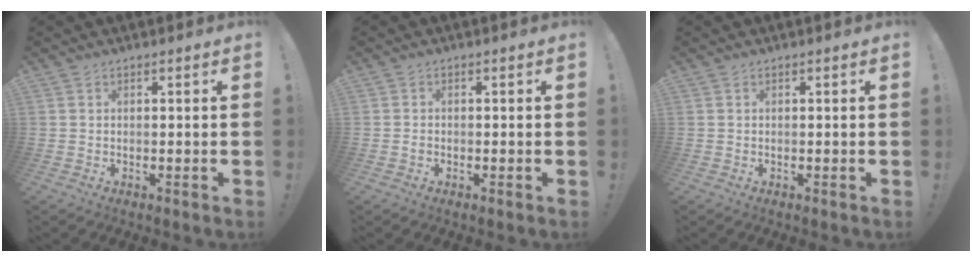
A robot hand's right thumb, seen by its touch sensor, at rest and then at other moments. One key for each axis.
{"total": 1.1, "fx": -0.8, "fy": 0.5, "fz": 0.6, "tx": -0.015, "ty": 0.005, "tz": -0.013}
{"total": 0.0}